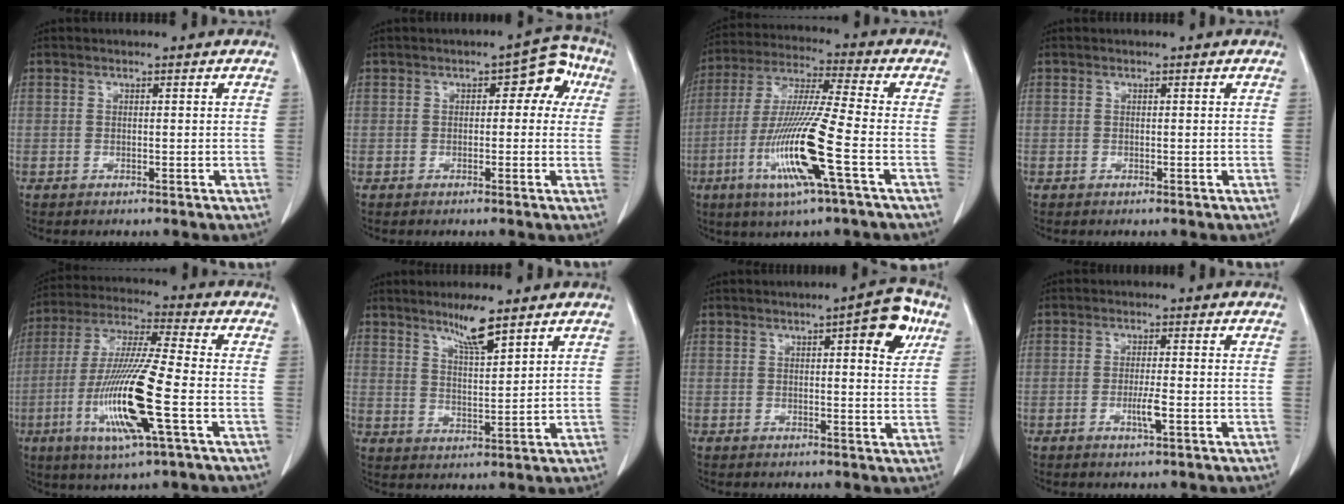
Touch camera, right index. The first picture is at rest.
{"total": 5.7, "force": [1.0, 3.1, 4.8], "torque": [-0.042, 0.034, 0.004]}
{"total": 14.9, "force": [-5.1, -0.5, 13.9], "torque": [-0.290, -0.019, -0.100]}
{"total": 0.0}
{"total": 15.8, "force": [-4.6, 0.4, 15.1], "torque": [-0.314, -0.020, -0.086]}
{"total": 6.0, "force": [4.5, 0.2, 4.0], "torque": [-0.073, -0.006, 0.082]}
{"total": 6.9, "force": [3.1, 1.4, 6.0], "torque": [-0.076, 0.004, 0.034]}
{"total": 2.7, "force": [-0.9, 0.0, 2.6], "torque": [-0.051, -0.004, -0.015]}